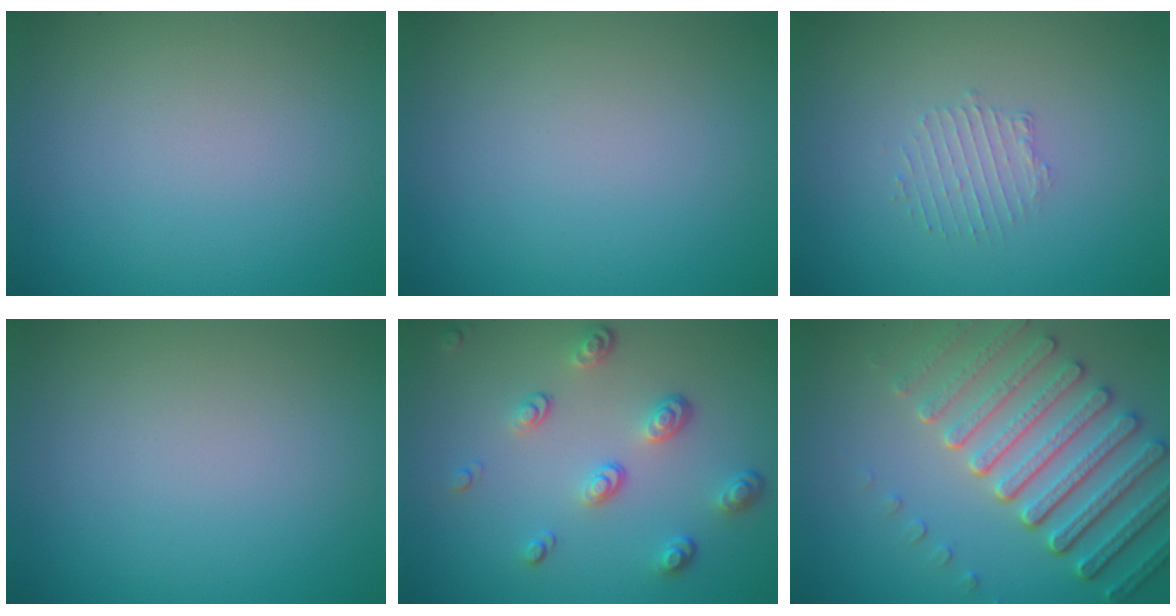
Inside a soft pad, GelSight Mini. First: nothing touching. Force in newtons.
{"total": 0.0}
{"total": 1.3, "press": 0.7, "slide": 1.1}
{"total": 0.0}
{"total": 3.5, "press": 2.5, "slide": 2.4}
{"total": 7.6, "press": 5.7, "slide": 5.0}